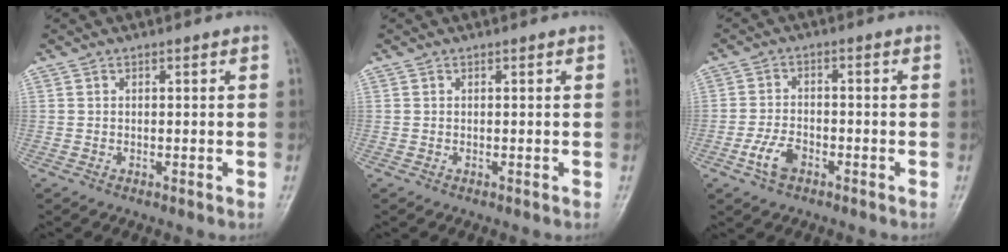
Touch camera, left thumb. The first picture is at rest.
{"total": 0.0}
{"total": 4.9, "force": [-2.5, 2.8, 3.1], "torque": [-0.062, 0.015, -0.050]}